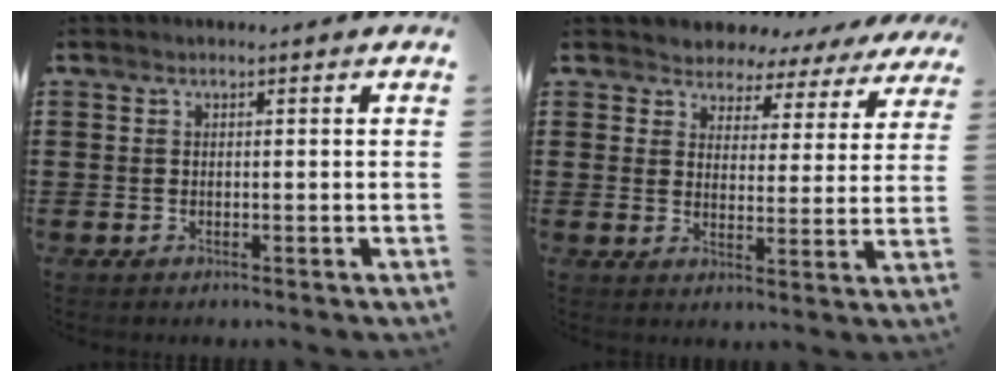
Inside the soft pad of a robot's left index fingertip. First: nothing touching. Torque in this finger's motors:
{"motor_torque": [2.14, 0.00, 0.45, -0.02]}